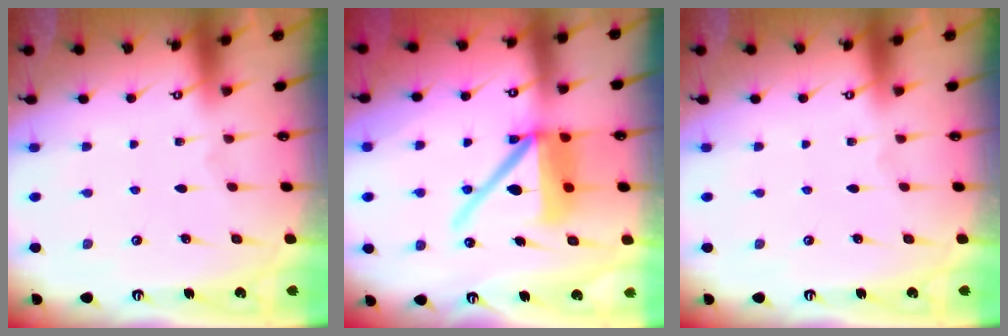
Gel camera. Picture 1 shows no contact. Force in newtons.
{"total": 15.1, "press": 15.0, "slide": 2.1}
{"total": 0.0}